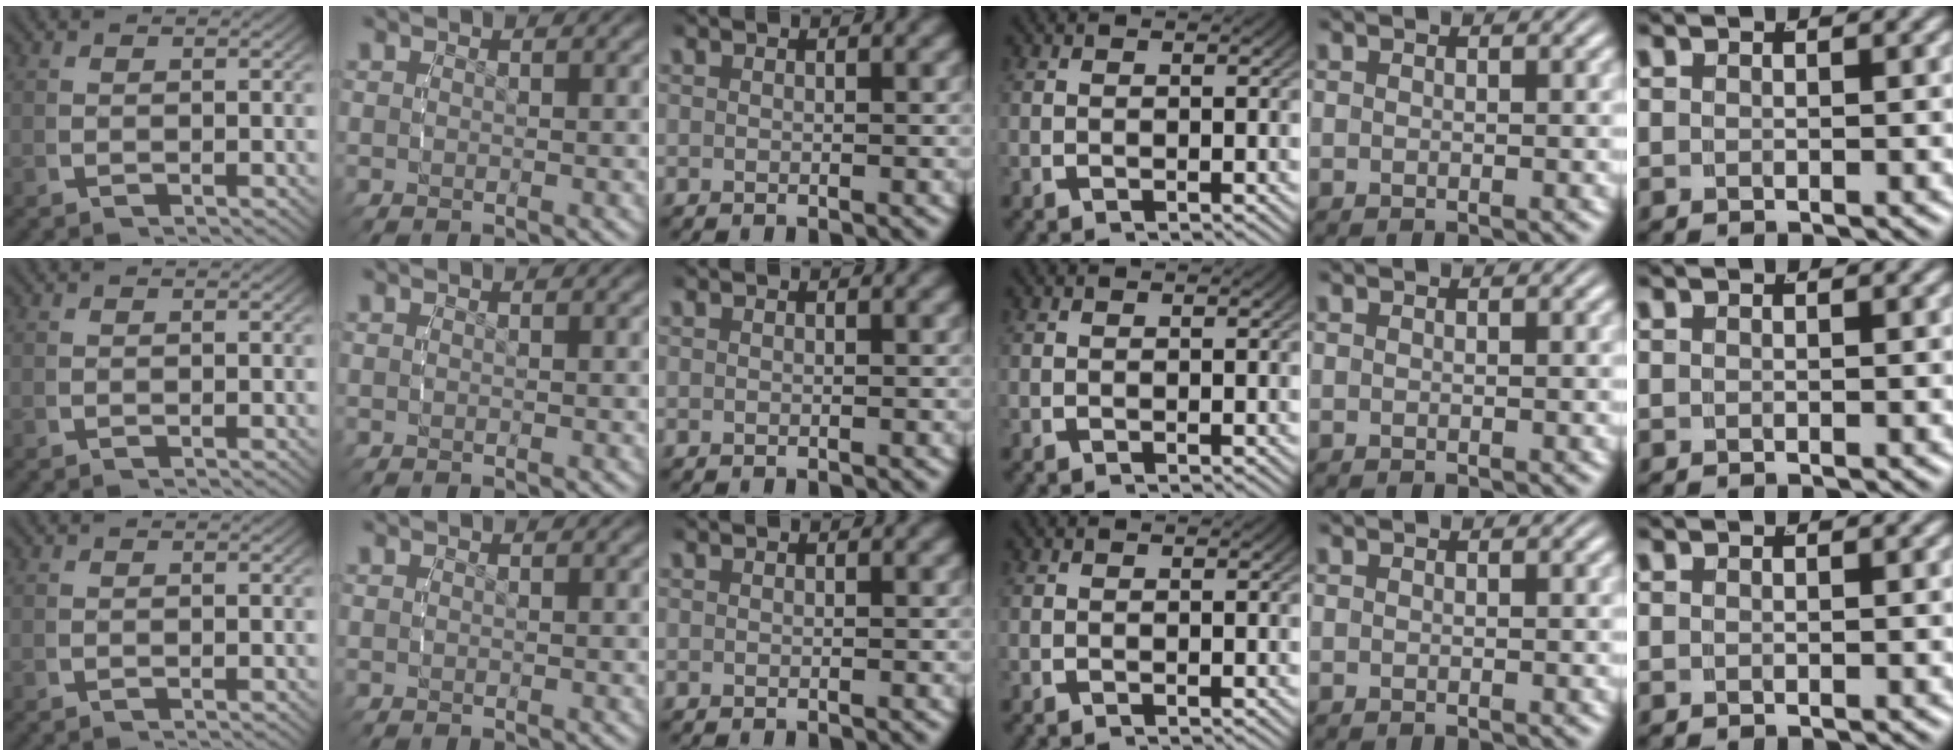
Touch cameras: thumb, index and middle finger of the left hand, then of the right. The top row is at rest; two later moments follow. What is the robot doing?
{"motion": "reach", "object": "napkin"}